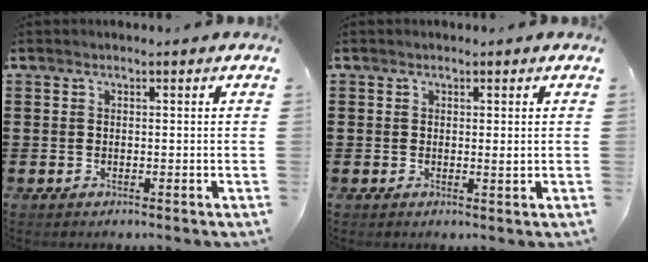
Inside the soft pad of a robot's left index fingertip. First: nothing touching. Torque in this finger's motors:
{"motor_torque": [0.03, 0.03, -0.01, 0.00]}